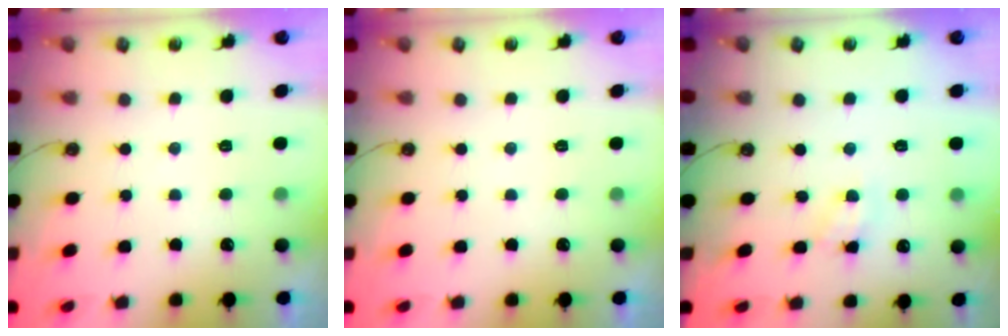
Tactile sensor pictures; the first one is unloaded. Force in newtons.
{"total": 0.0}
{"total": 3.7, "press": 3.6, "slide": 0.5}